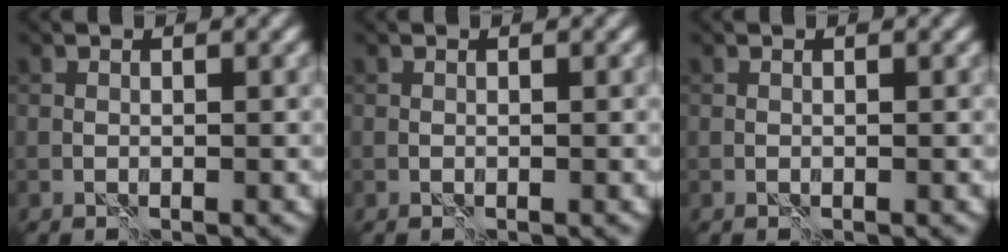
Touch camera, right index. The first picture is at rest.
{"total": 0.0}
{"total": 0.0}